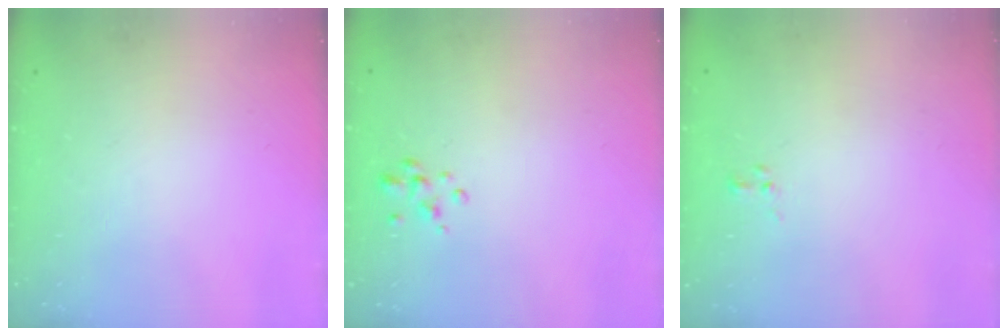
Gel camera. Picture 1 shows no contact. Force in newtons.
{"total": 2.2, "press": 2.2, "slide": 0.3}
{"total": 1.2, "press": 1.1, "slide": 0.6}